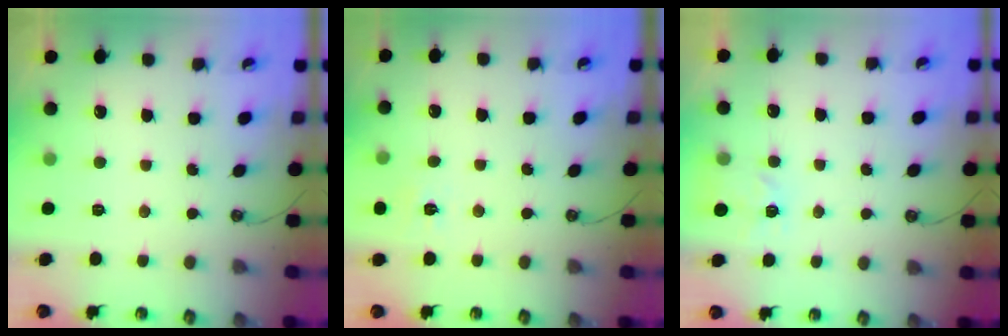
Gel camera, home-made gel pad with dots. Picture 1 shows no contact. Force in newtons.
{"total": 5.6, "press": 5.5, "slide": 0.7}
{"total": 2.9, "press": 2.8, "slide": 0.4}